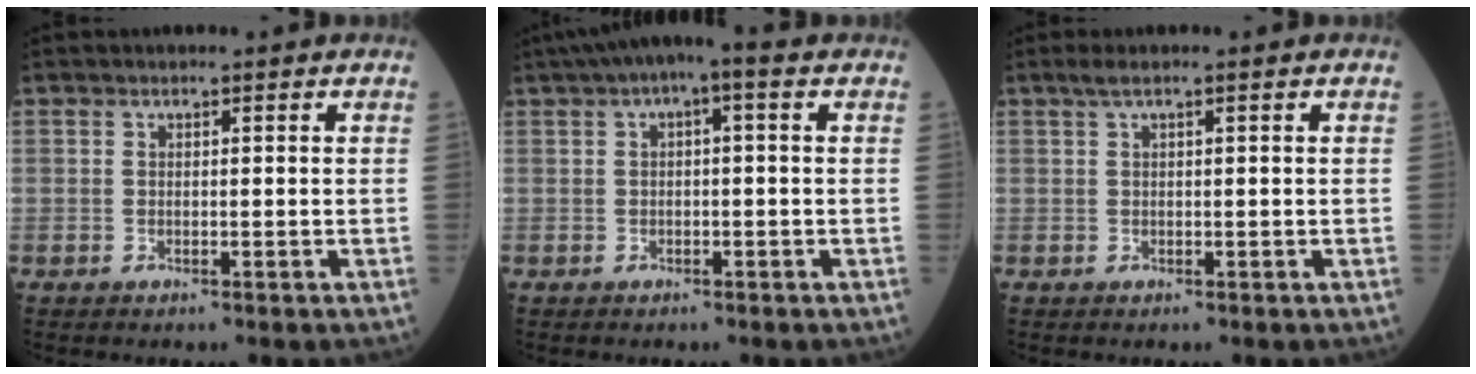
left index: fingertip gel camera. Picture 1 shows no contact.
{"total": 5.6, "force": [2.4, 1.2, 5.0], "torque": [-0.085, 0.034, 0.032]}
{"total": 1.7, "force": [1.1, -0.1, 1.3], "torque": [-0.032, 0.020, 0.023]}